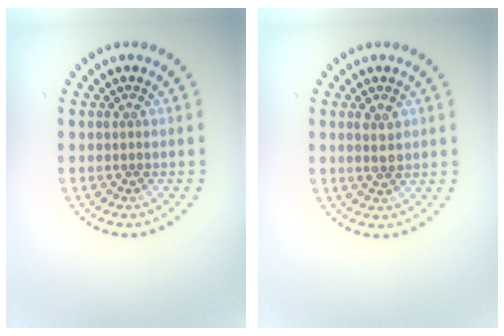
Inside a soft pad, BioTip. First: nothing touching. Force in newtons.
{"total": 1.8, "press": 1.8, "slide": 0.0}